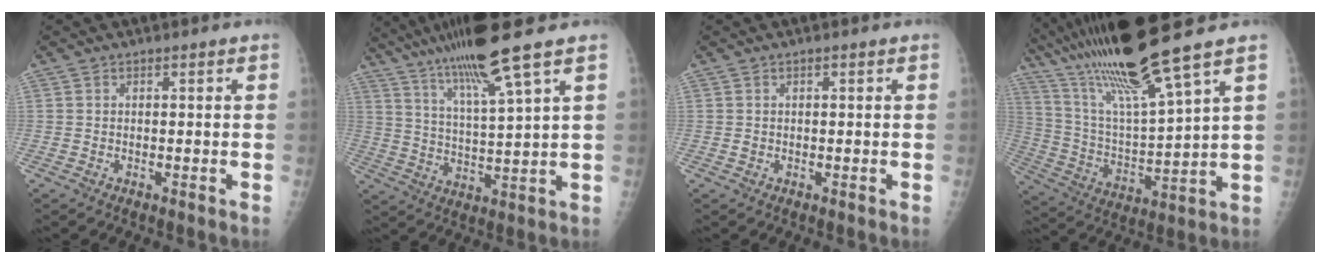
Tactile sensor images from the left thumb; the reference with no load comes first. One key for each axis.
{"total": 14.2, "fx": 9.5, "fy": -0.2, "fz": 10.6, "tx": -0.190, "ty": -0.036, "tz": 0.169}
{"total": 0.8, "fx": 0.3, "fy": 0.5, "fz": 0.5, "tx": -0.006, "ty": 0.000, "tz": 0.006}
{"total": 19.3, "fx": 14.6, "fy": 0.2, "fz": 12.7, "tx": -0.229, "ty": -0.056, "tz": 0.280}